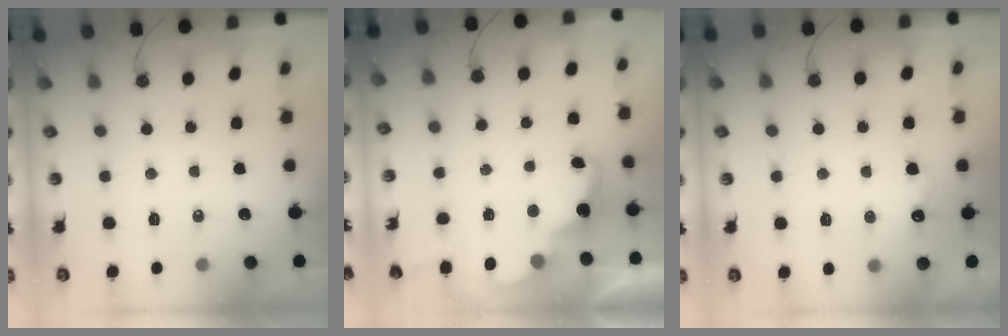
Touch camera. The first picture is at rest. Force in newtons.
{"total": 3.2, "press": 3.1, "slide": 0.6}
{"total": 6.6, "press": 6.5, "slide": 1.1}